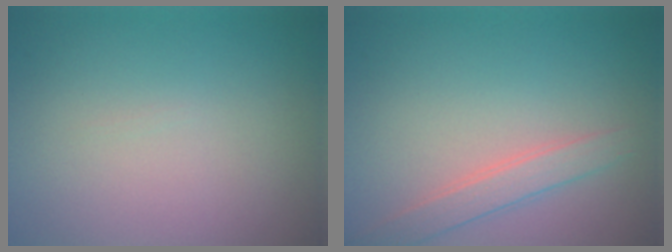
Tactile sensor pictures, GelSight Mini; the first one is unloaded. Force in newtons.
{"total": 2.3, "press": 2.3, "slide": 0.1}